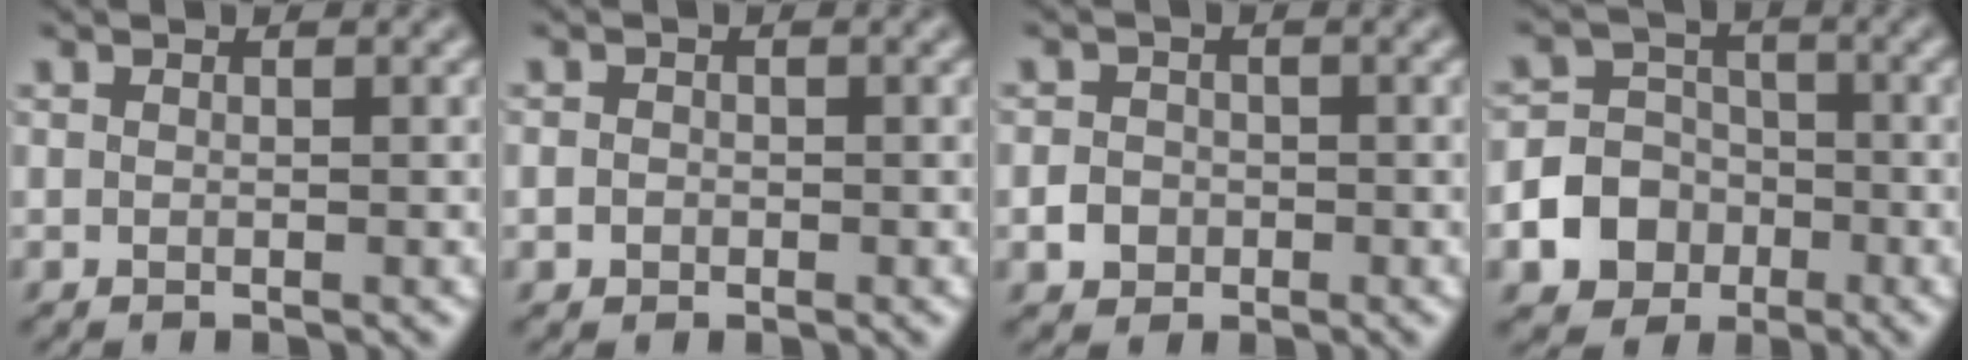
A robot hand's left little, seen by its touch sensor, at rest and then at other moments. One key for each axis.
{"total": 1.2, "fx": -0.1, "fy": 1.1, "fz": 0.4, "tx": 0.005, "ty": 0.004, "tz": -0.008}
{"total": 2.0, "fx": -0.7, "fy": 1.8, "fz": 0.6, "tx": 0.003, "ty": -0.001, "tz": -0.017}
{"total": 8.3, "fx": -3.4, "fy": 7.3, "fz": 2.0, "tx": -0.032, "ty": -0.010, "tz": -0.079}